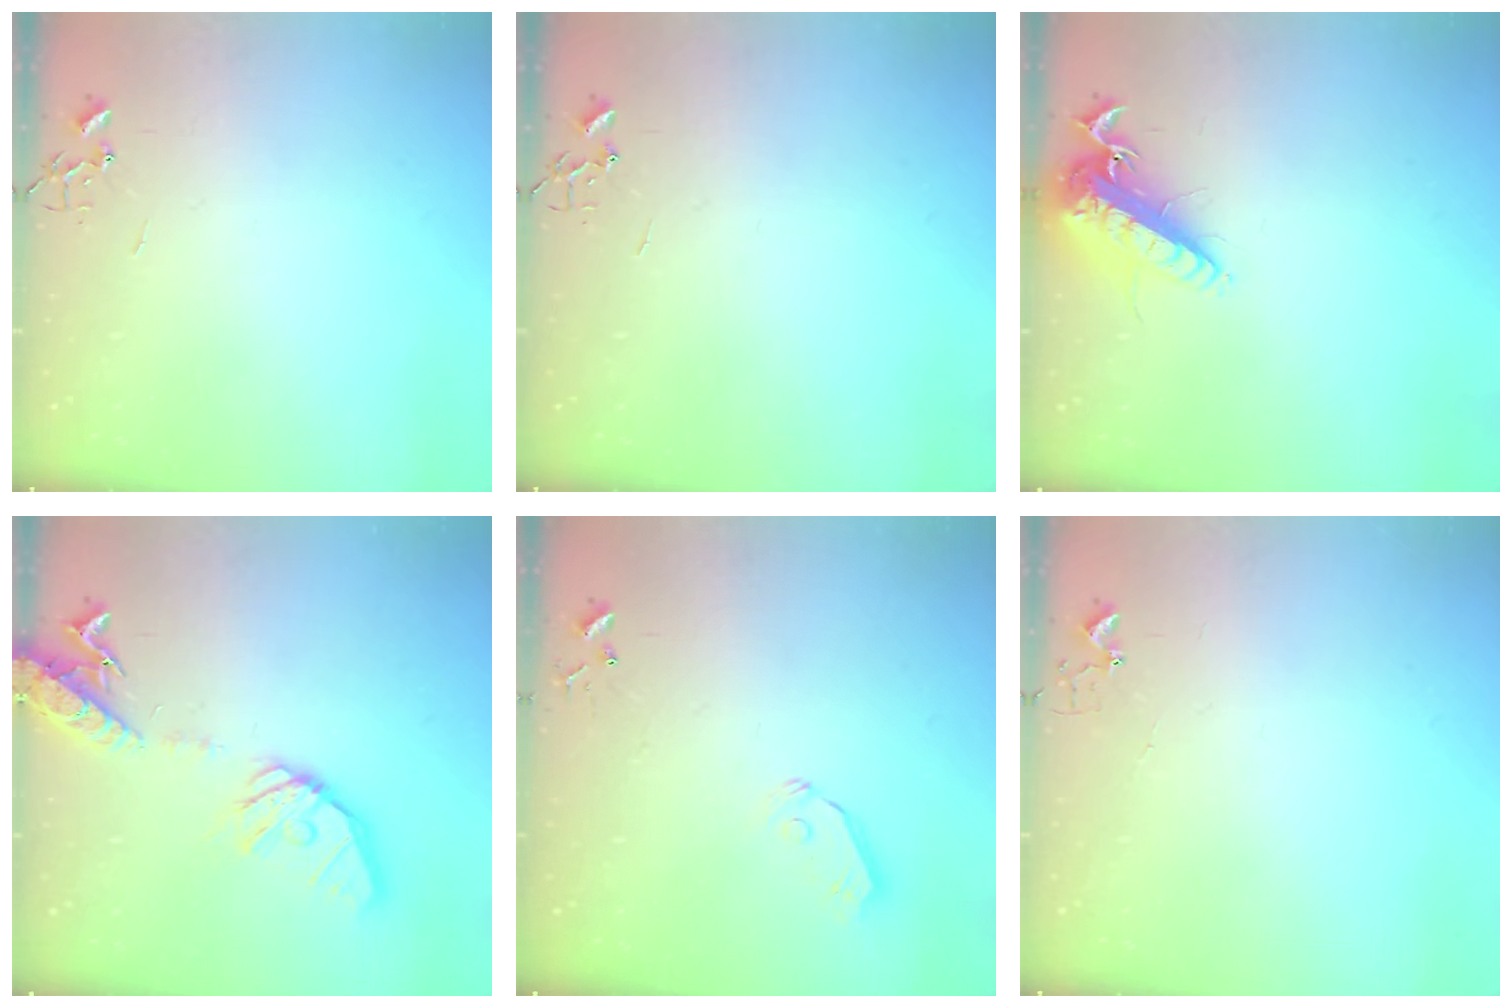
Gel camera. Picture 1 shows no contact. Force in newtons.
{"total": 0.0}
{"total": 15.9, "press": 15.5, "slide": 3.3}
{"total": 17.8, "press": 17.5, "slide": 3.0}
{"total": 4.4, "press": 4.3, "slide": 0.5}
{"total": 3.7, "press": 3.6, "slide": 0.5}